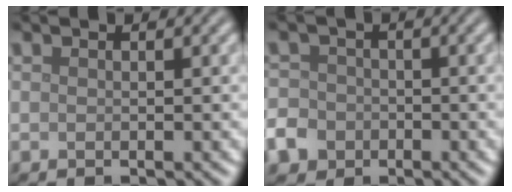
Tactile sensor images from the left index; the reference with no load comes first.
{"total": 5.3, "force": [-2.7, 4.3, 1.4], "torque": [-0.023, -0.014, -0.062]}